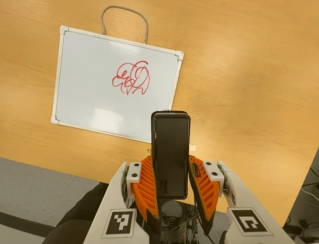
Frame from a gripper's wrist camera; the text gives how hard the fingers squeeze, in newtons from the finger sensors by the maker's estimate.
{"total": 4.9, "left": 3.4, "right": 6.5}